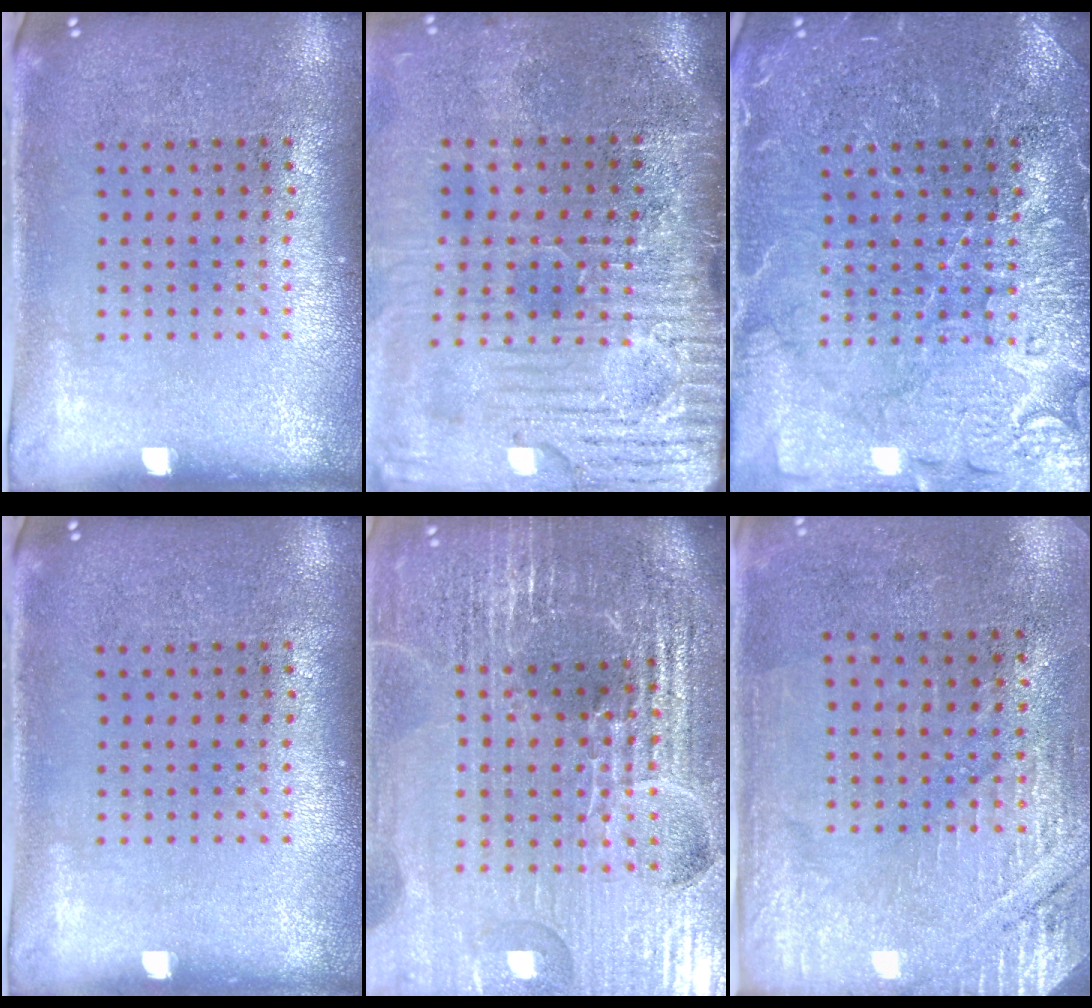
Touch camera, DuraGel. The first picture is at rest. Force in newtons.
{"total": 4.8, "press": 4.2, "slide": 2.4}
{"total": 5.9, "press": 5.8, "slide": 1.0}
{"total": 0.0}
{"total": 6.8, "press": 5.9, "slide": 3.2}
{"total": 2.8, "press": 2.6, "slide": 0.9}